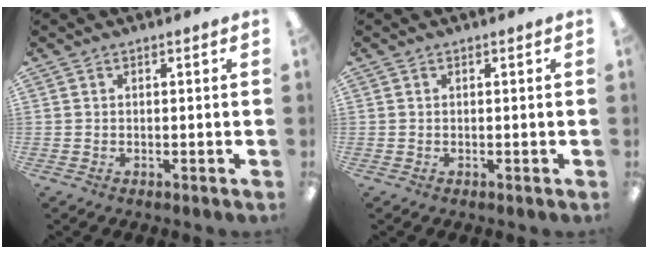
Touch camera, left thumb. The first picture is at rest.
{"total": 0.0}